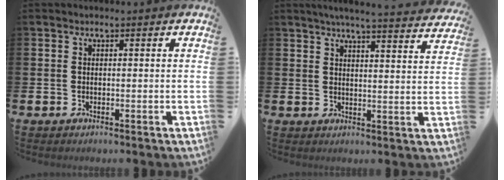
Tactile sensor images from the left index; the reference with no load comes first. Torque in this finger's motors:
{"motor_torque": [0.34, -1.64, 0.43, 0.06]}